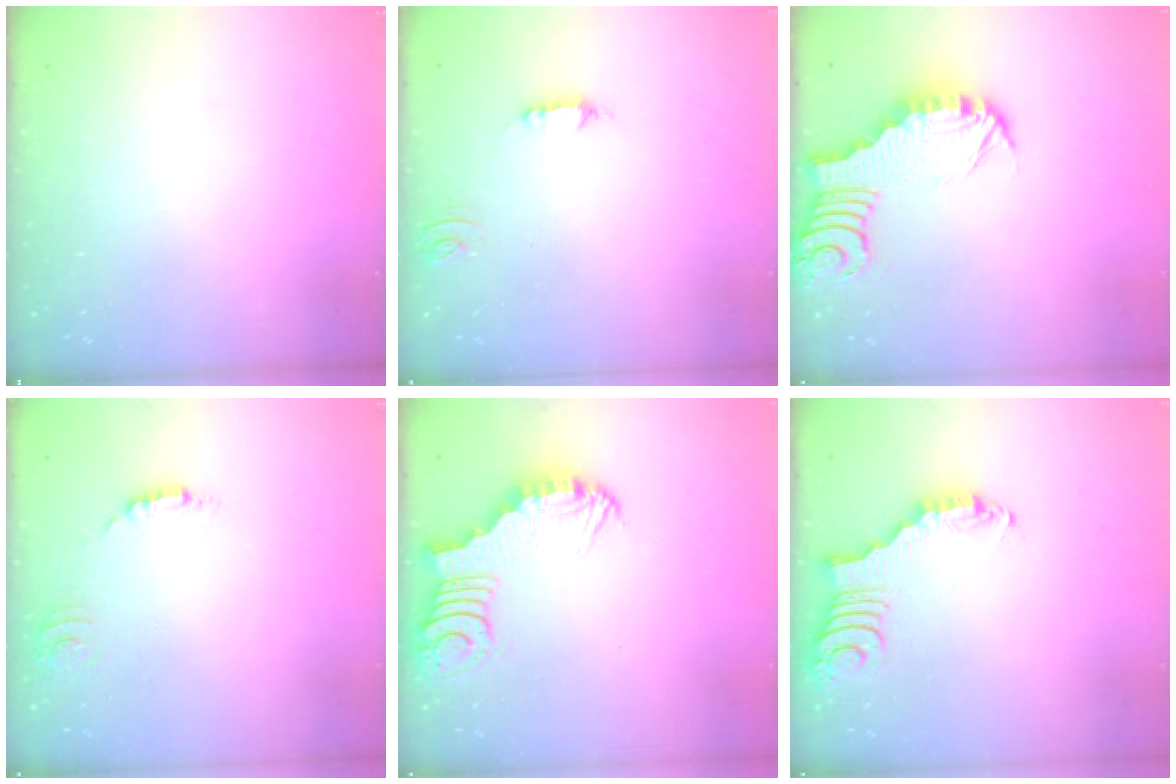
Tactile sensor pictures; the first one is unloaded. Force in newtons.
{"total": 5.6, "press": 5.5, "slide": 0.4}
{"total": 3.1, "press": 3.0, "slide": 0.4}
{"total": 5.7, "press": 5.7, "slide": 0.3}
{"total": 3.6, "press": 3.6, "slide": 0.4}
{"total": 2.7, "press": 2.7, "slide": 0.4}